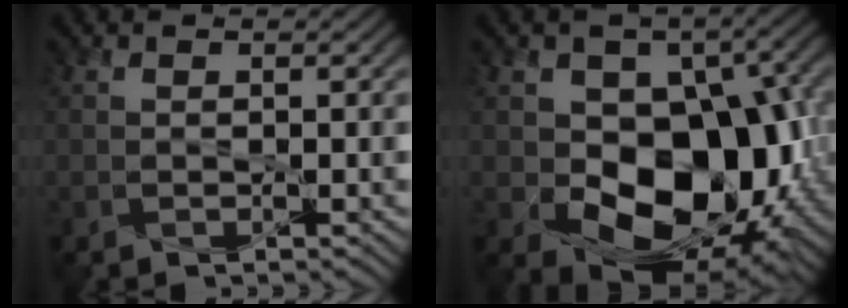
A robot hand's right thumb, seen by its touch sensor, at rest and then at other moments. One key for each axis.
{"total": 14.4, "fx": -2.3, "fy": 10.0, "fz": 10.1, "tx": -0.135, "ty": -0.018, "tz": -0.039}